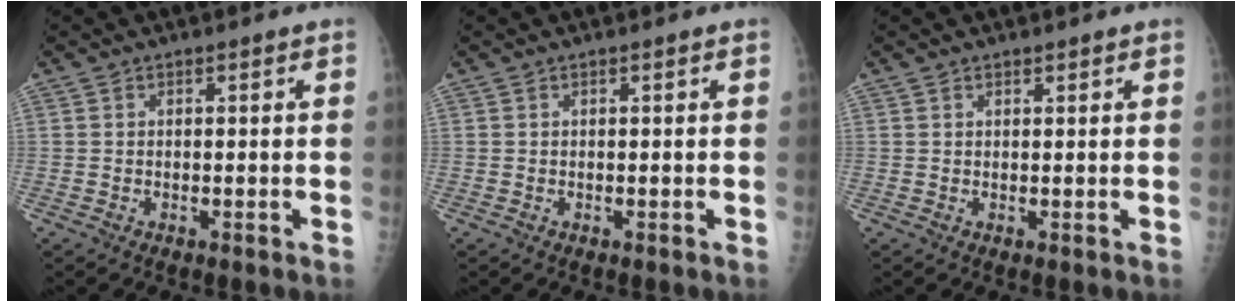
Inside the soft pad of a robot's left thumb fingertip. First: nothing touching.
{"total": 0.0}
{"total": 0.6, "force": [0.5, 0.3, 0.0], "torque": [0.003, -0.004, 0.006]}